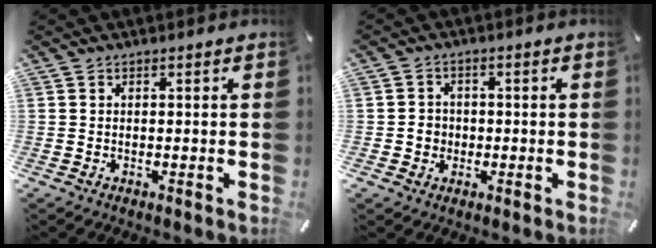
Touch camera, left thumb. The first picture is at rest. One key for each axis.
{"total": 3.6, "fx": -0.8, "fy": 3.5, "fz": 0.6, "tx": -0.007, "ty": 0.004, "tz": -0.018}